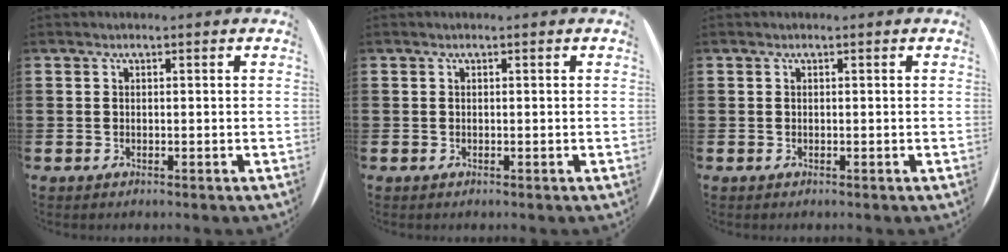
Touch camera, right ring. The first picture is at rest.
{"total": 0.0}
{"total": 0.0}